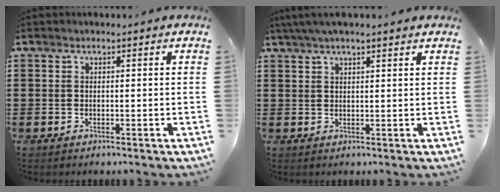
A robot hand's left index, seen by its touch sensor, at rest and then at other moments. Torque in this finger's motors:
{"motor_torque": [2.14, 0.00, 0.64, 0.21]}